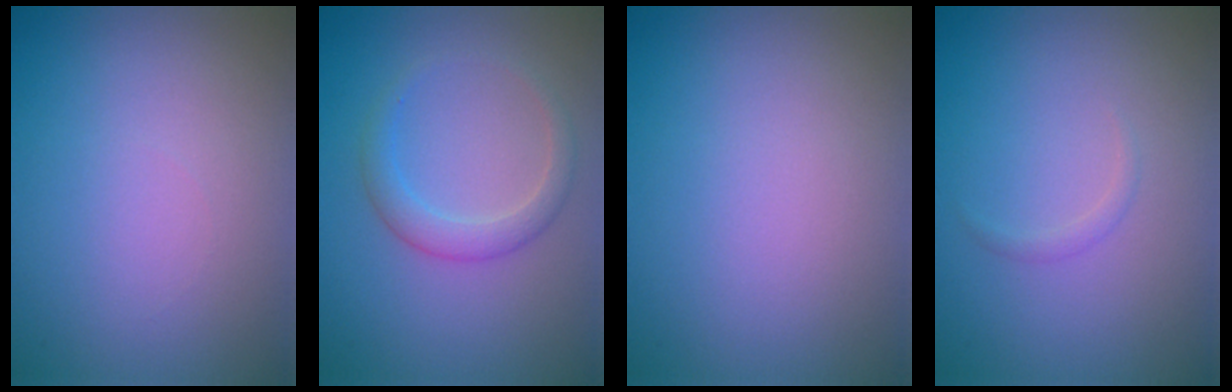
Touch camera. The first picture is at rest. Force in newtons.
{"total": 2.3, "press": 2.3, "slide": 0.1}
{"total": 0.0}
{"total": 0.6, "press": 0.6, "slide": 0.0}